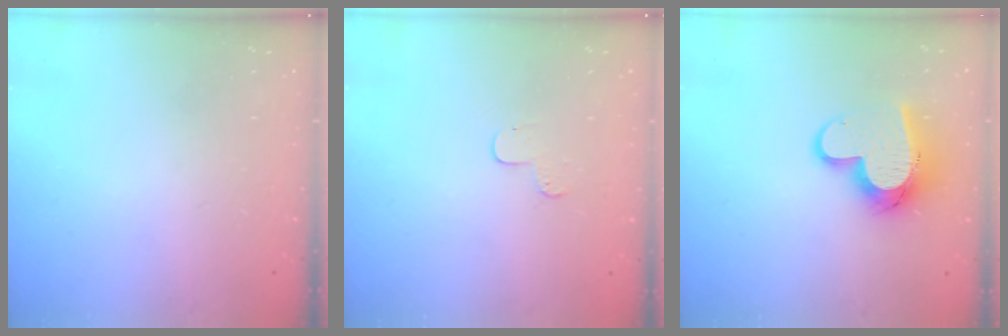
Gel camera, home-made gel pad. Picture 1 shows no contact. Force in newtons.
{"total": 3.7, "press": 3.7, "slide": 0.5}
{"total": 15.1, "press": 15.0, "slide": 1.2}